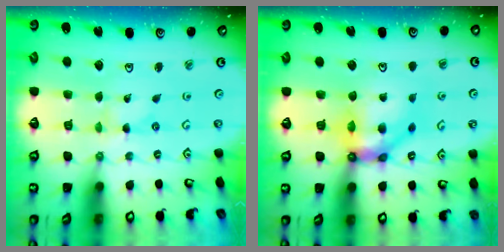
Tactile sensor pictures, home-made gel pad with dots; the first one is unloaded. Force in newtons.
{"total": 10.5, "press": 10.4, "slide": 1.6}